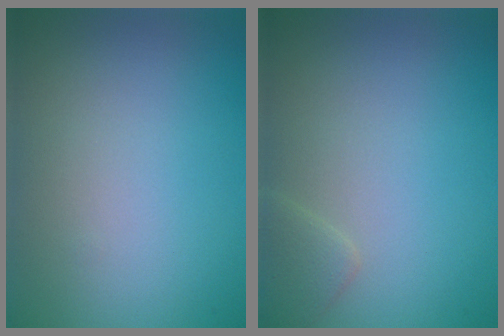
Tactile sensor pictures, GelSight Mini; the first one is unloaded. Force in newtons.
{"total": 1.4, "press": 1.4, "slide": 0.1}